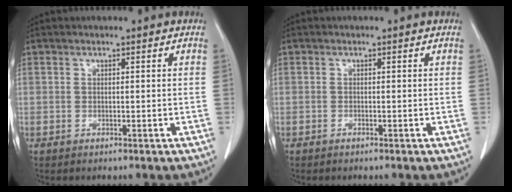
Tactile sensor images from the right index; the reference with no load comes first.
{"total": 0.0}